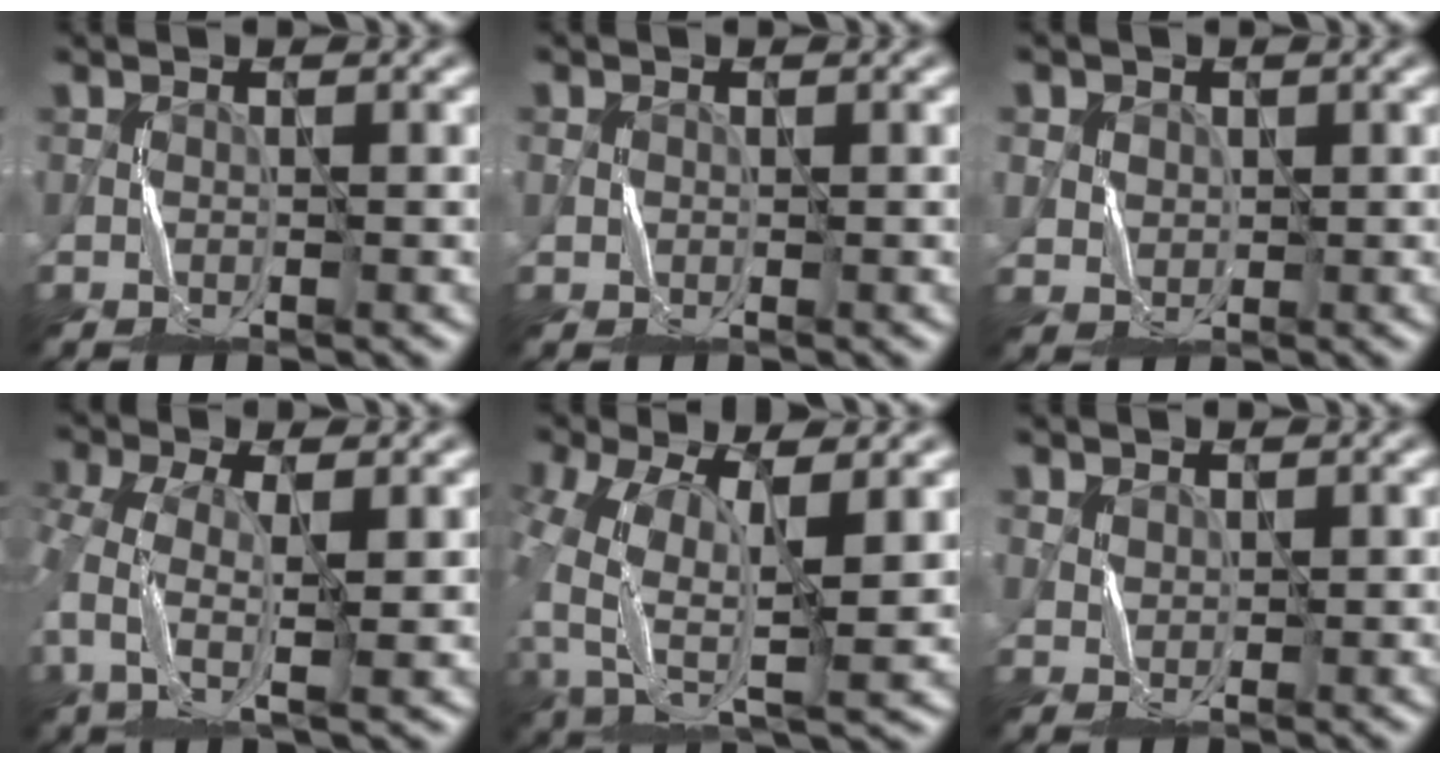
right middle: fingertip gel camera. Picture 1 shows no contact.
{"total": 0.7, "force": [0.0, 0.7, 0.0], "torque": [-0.002, -0.004, 0.004]}
{"total": 2.5, "force": [0.9, 2.2, 0.6], "torque": [-0.033, -0.001, 0.031]}
{"total": 5.3, "force": [-1.0, 2.7, 4.5], "torque": [-0.116, 0.000, -0.026]}
{"total": 9.5, "force": [-1.6, 4.9, 8.0], "torque": [-0.177, -0.017, -0.030]}
{"total": 1.0, "force": [0.5, 0.8, 0.2], "torque": [-0.006, -0.004, 0.015]}